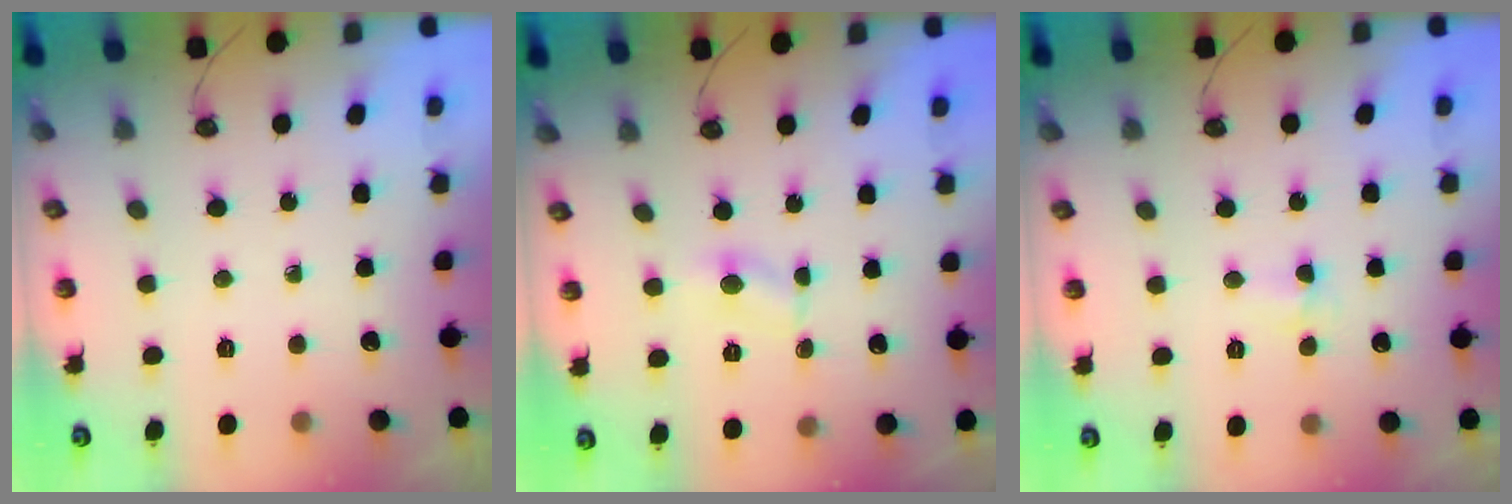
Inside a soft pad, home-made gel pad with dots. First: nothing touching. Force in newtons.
{"total": 2.4, "press": 2.4, "slide": 0.3}
{"total": 3.5, "press": 3.4, "slide": 0.8}